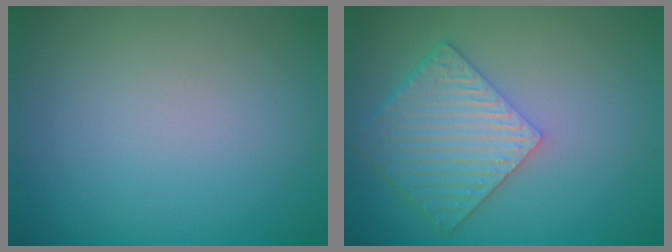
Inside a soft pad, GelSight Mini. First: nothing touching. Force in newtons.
{"total": 6.0, "press": 4.4, "slide": 4.1}